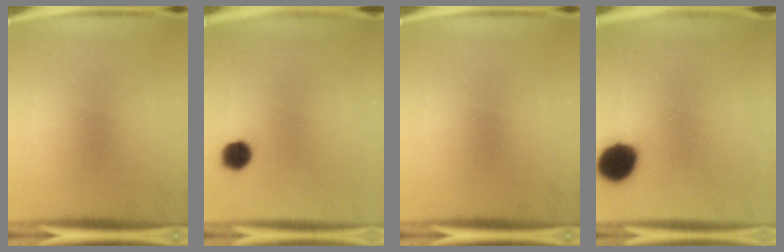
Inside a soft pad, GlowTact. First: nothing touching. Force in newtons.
{"total": 4.8}
{"total": 0.0}
{"total": 10.5}